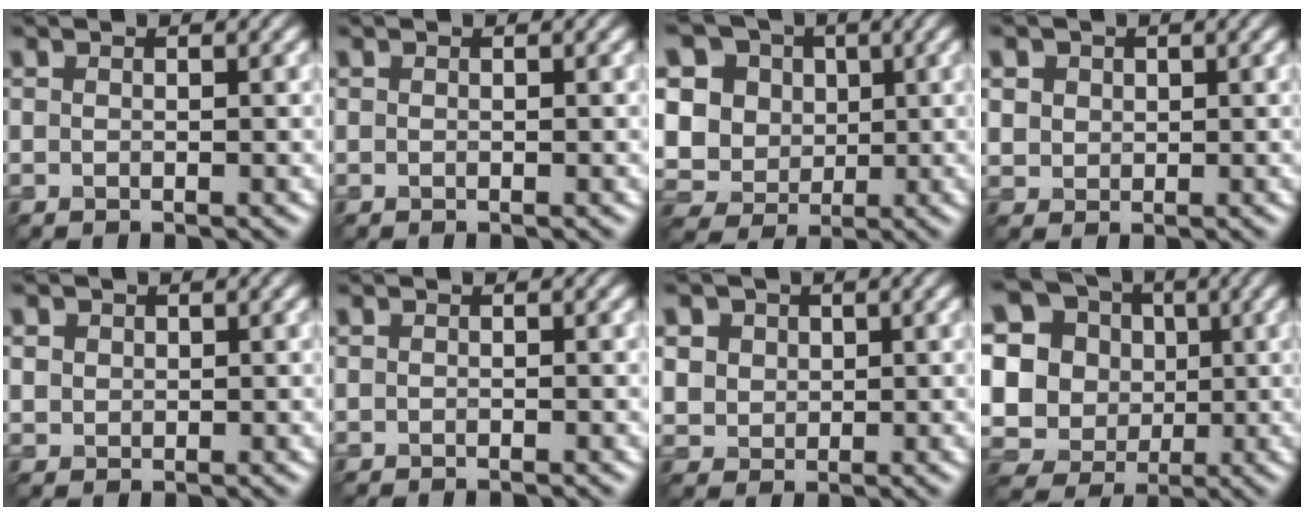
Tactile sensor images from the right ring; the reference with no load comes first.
{"total": 0.0}
{"total": 11.4, "force": [3.4, 9.7, 5.0], "torque": [-0.131, 0.018, 0.053]}
{"total": 2.9, "force": [1.4, 2.3, 1.1], "torque": [-0.036, 0.003, 0.032]}
{"total": 1.3, "force": [0.6, 1.1, 0.3], "torque": [-0.006, -0.006, 0.016]}
{"total": 0.6, "force": [-0.5, 0.1, 0.3], "torque": [0.002, -0.005, -0.011]}
{"total": 4.4, "force": [1.9, 3.5, 1.7], "torque": [-0.056, 0.008, 0.035]}
{"total": 17.2, "force": [2.7, 15.8, 6.1], "torque": [-0.183, 0.013, 0.036]}